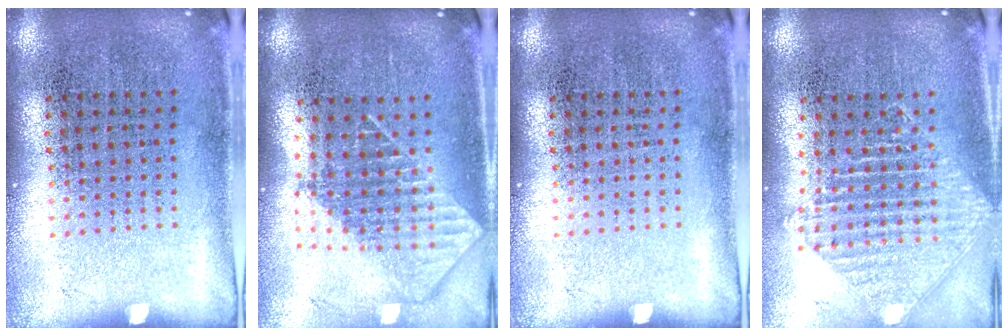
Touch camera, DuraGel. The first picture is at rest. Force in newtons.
{"total": 1.9, "press": 1.5, "slide": 1.1}
{"total": 0.0}
{"total": 1.2, "press": 1.2, "slide": 0.2}